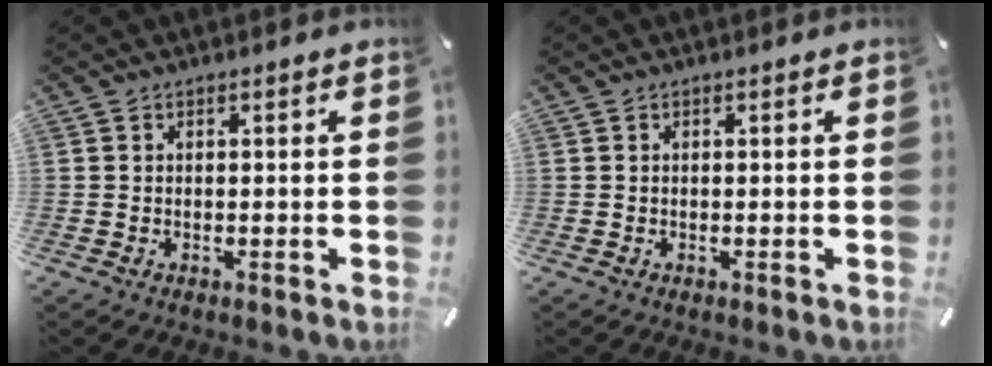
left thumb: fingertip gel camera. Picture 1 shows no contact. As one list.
[{"total": 0.0}]